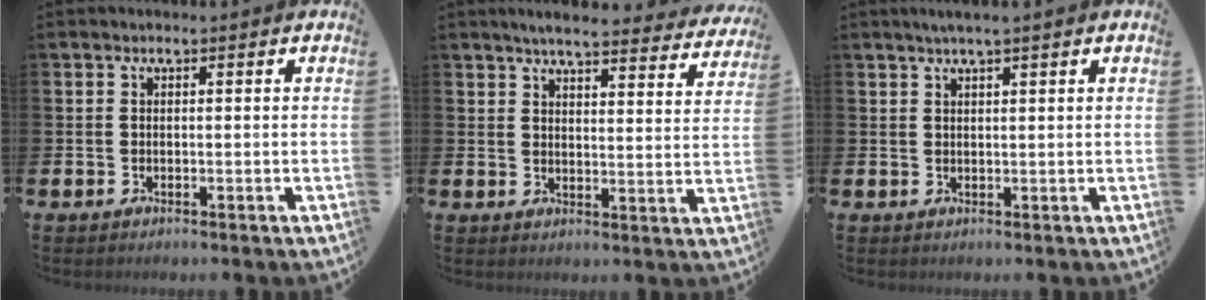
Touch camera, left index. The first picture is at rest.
{"total": 5.1, "force": [4.8, 0.4, 1.7], "torque": [-0.037, -0.032, 0.080]}
{"total": 1.9, "force": [1.6, -0.1, 1.1], "torque": [-0.026, 0.005, 0.029]}